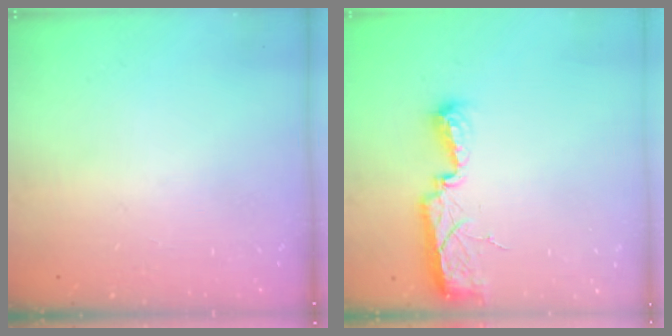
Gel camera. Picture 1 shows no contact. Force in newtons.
{"total": 7.5, "press": 7.5, "slide": 0.8}